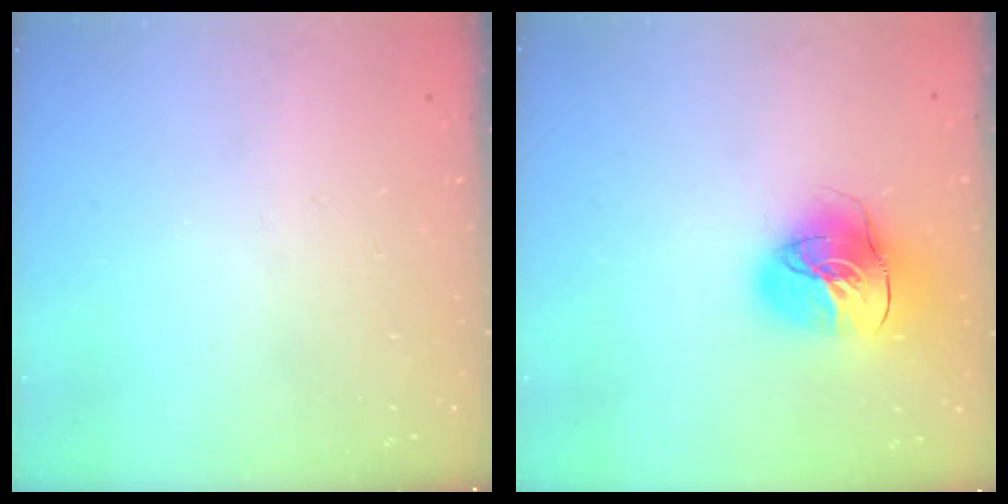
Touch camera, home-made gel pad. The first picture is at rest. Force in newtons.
{"total": 18.0, "press": 17.9, "slide": 2.5}